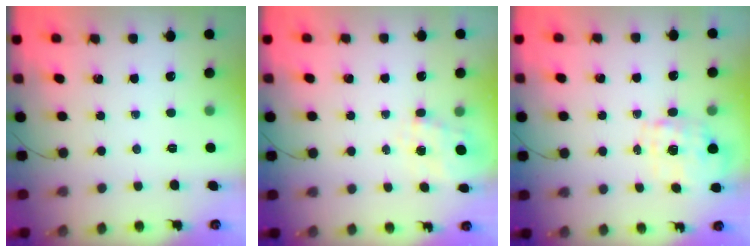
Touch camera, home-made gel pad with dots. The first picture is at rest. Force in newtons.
{"total": 4.9, "press": 4.8, "slide": 0.9}
{"total": 1.6, "press": 1.5, "slide": 0.5}